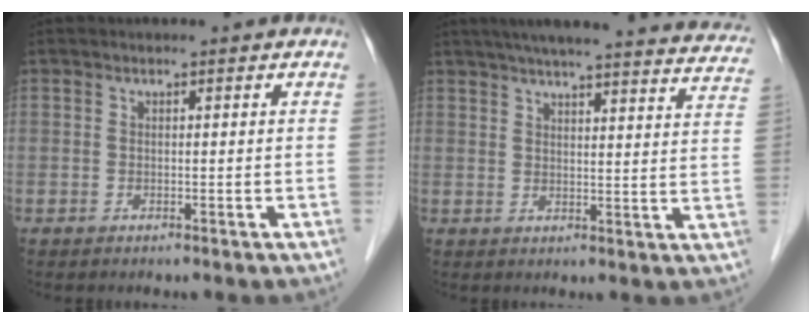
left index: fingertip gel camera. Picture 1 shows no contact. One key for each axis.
{"total": 29.0, "fx": 26.3, "fy": 2.8, "fz": 11.8, "tx": -0.175, "ty": -0.041, "tz": 0.306}